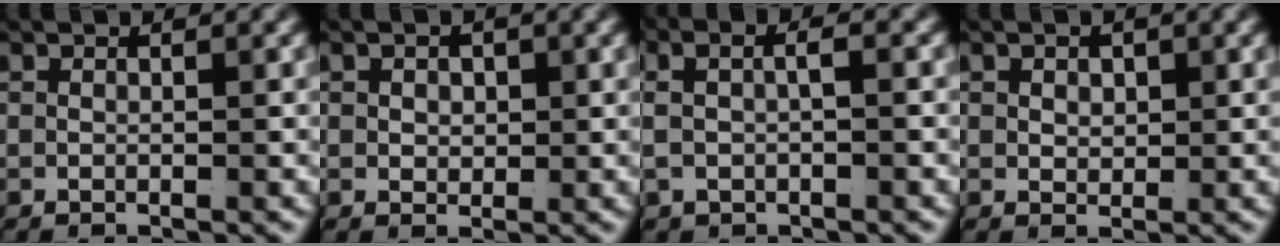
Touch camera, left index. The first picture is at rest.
{"total": 1.3, "force": [0.3, 1.0, 0.8], "torque": [-0.013, -0.010, 0.015]}
{"total": 3.5, "force": [0.3, 1.9, 2.8], "torque": [-0.048, 0.010, 0.004]}
{"total": 1.1, "force": [0.5, 0.7, 0.8], "torque": [-0.013, -0.015, 0.021]}